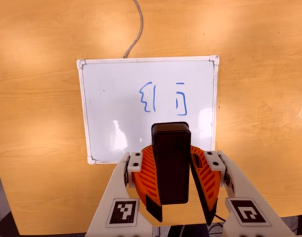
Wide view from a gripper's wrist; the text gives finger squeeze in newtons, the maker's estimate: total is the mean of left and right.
{"total": 8.9, "left": 9.3, "right": 8.5}